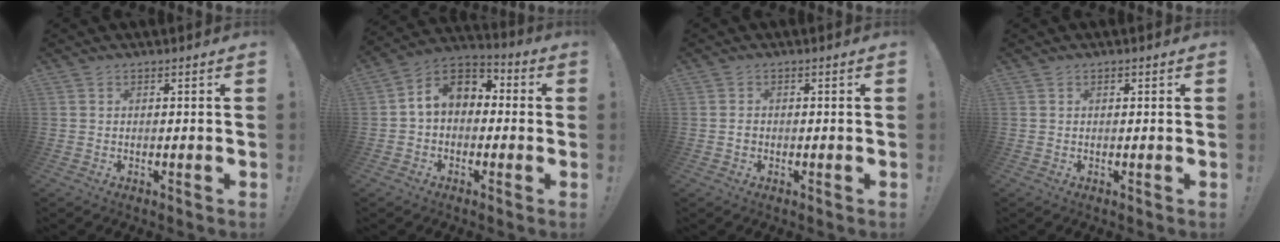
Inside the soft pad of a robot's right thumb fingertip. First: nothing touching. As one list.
[{"total": 9.2, "force": [1.2, 7.0, 5.9], "torque": [-0.100, 0.018, 0.029]}, {"total": 1.0, "force": [-0.6, 0.8, 0.4], "torque": [-0.001, 0.001, -0.012]}, {"total": 0.5, "force": [0.2, 0.4, 0.2], "torque": [-0.001, 0.000, 0.004]}]